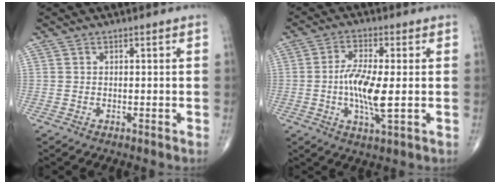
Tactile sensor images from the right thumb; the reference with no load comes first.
{"total": 9.0, "force": [-0.7, 2.3, 8.7], "torque": [-0.183, -0.007, -0.015]}